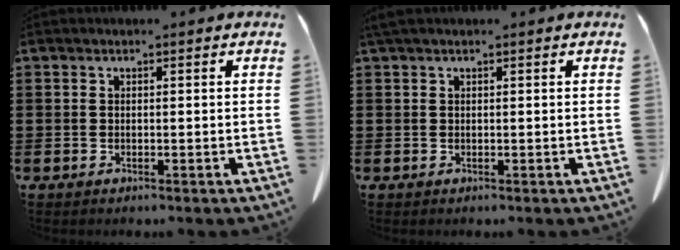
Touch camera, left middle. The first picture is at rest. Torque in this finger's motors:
{"motor_torque": [0.56, 0.45, 0.04, 0.02]}